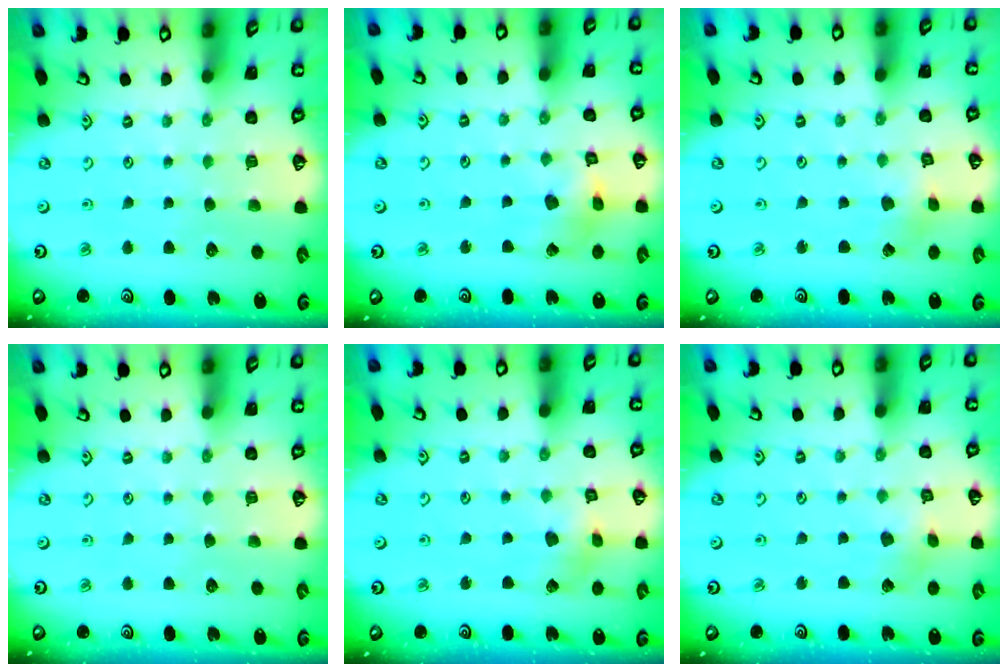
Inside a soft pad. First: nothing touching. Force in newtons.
{"total": 6.8, "press": 6.8, "slide": 0.7}
{"total": 2.2, "press": 2.2, "slide": 0.3}
{"total": 0.0}
{"total": 3.9, "press": 3.8, "slide": 0.4}
{"total": 3.5, "press": 3.5, "slide": 0.4}